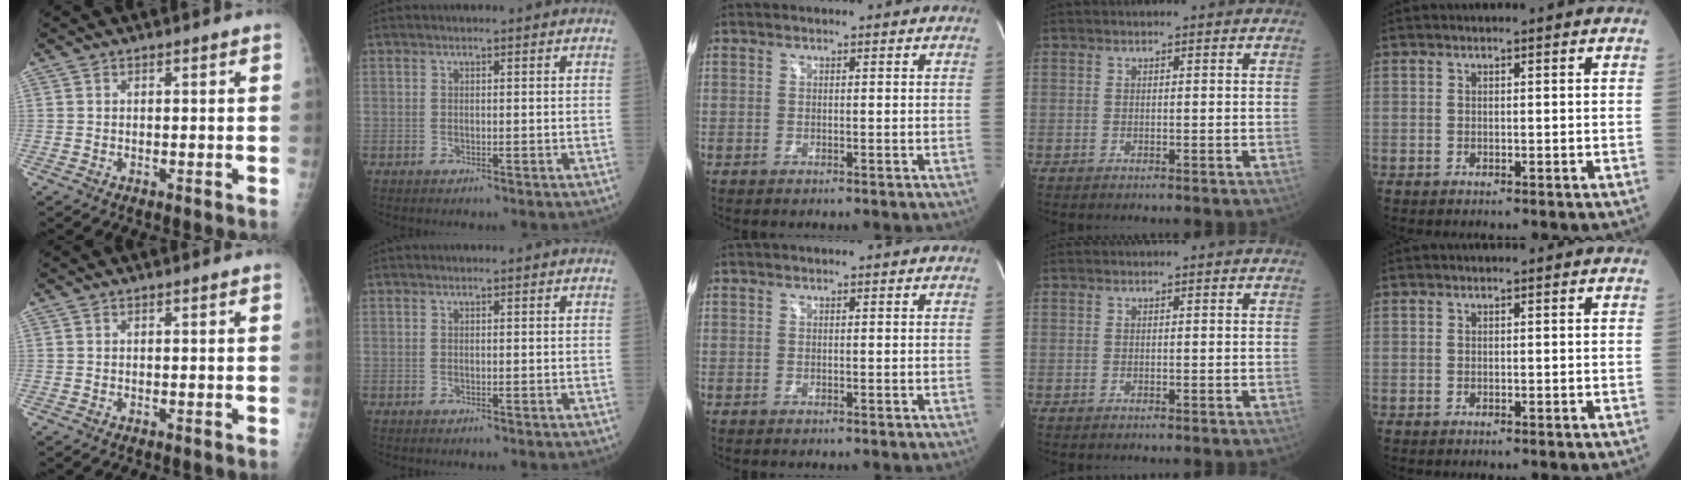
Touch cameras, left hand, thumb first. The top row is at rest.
{}